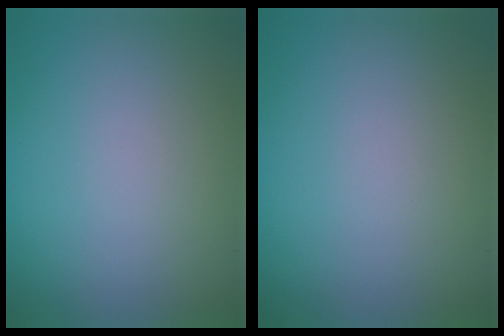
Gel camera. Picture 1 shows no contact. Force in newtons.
{"total": 0.0}